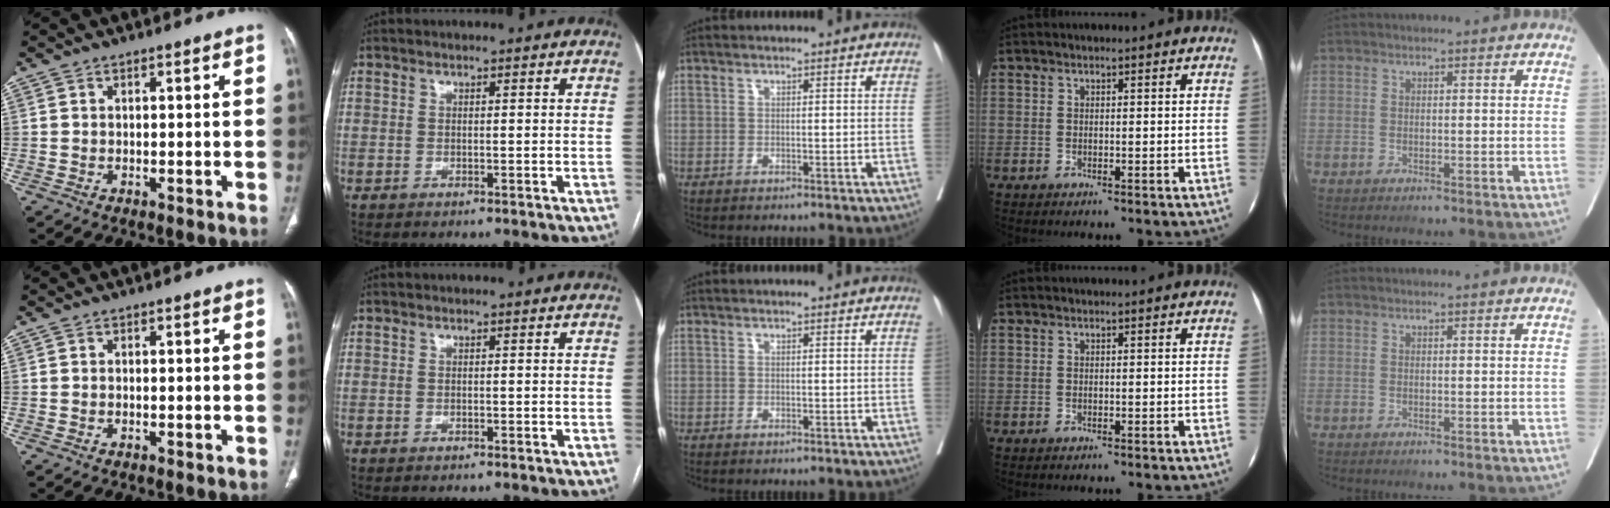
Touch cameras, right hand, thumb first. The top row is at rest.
{}